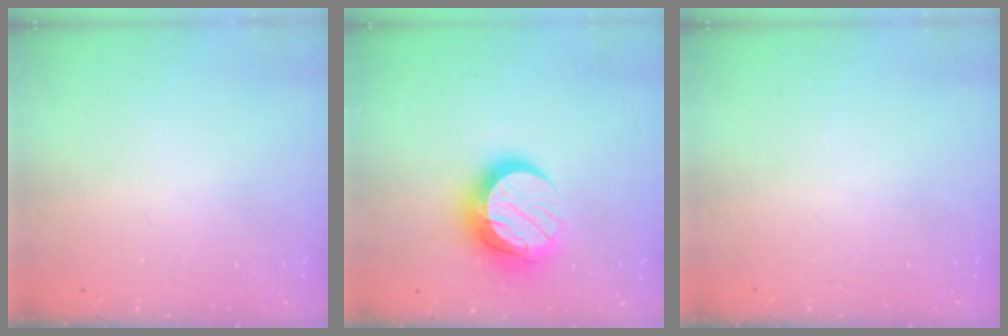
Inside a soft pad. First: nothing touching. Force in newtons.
{"total": 14.6, "press": 14.6, "slide": 1.2}
{"total": 0.0}